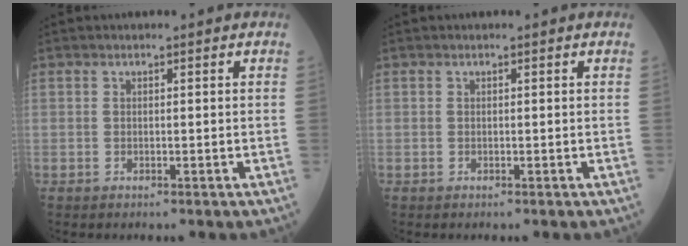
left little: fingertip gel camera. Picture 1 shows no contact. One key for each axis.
{"total": 0.0}